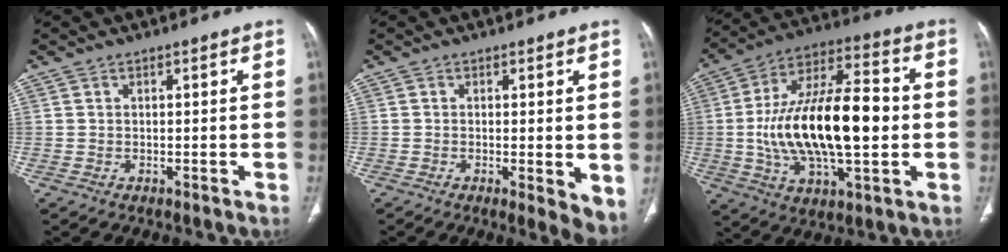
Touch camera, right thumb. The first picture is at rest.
{"total": 5.1, "force": [-0.4, 1.4, 4.8], "torque": [-0.066, -0.016, -0.007]}
{"total": 24.2, "force": [-1.1, 10.6, 21.8], "torque": [-0.382, 0.022, -0.016]}